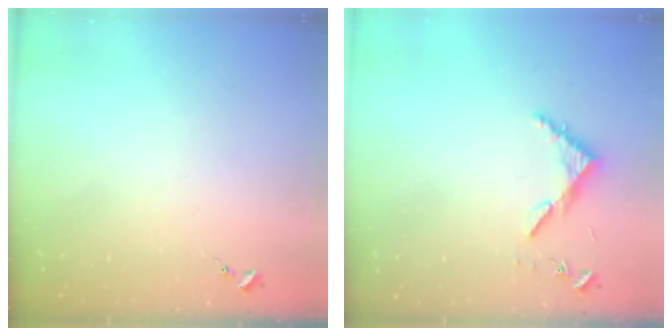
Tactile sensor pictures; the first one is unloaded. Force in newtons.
{"total": 4.0, "press": 4.0, "slide": 0.3}